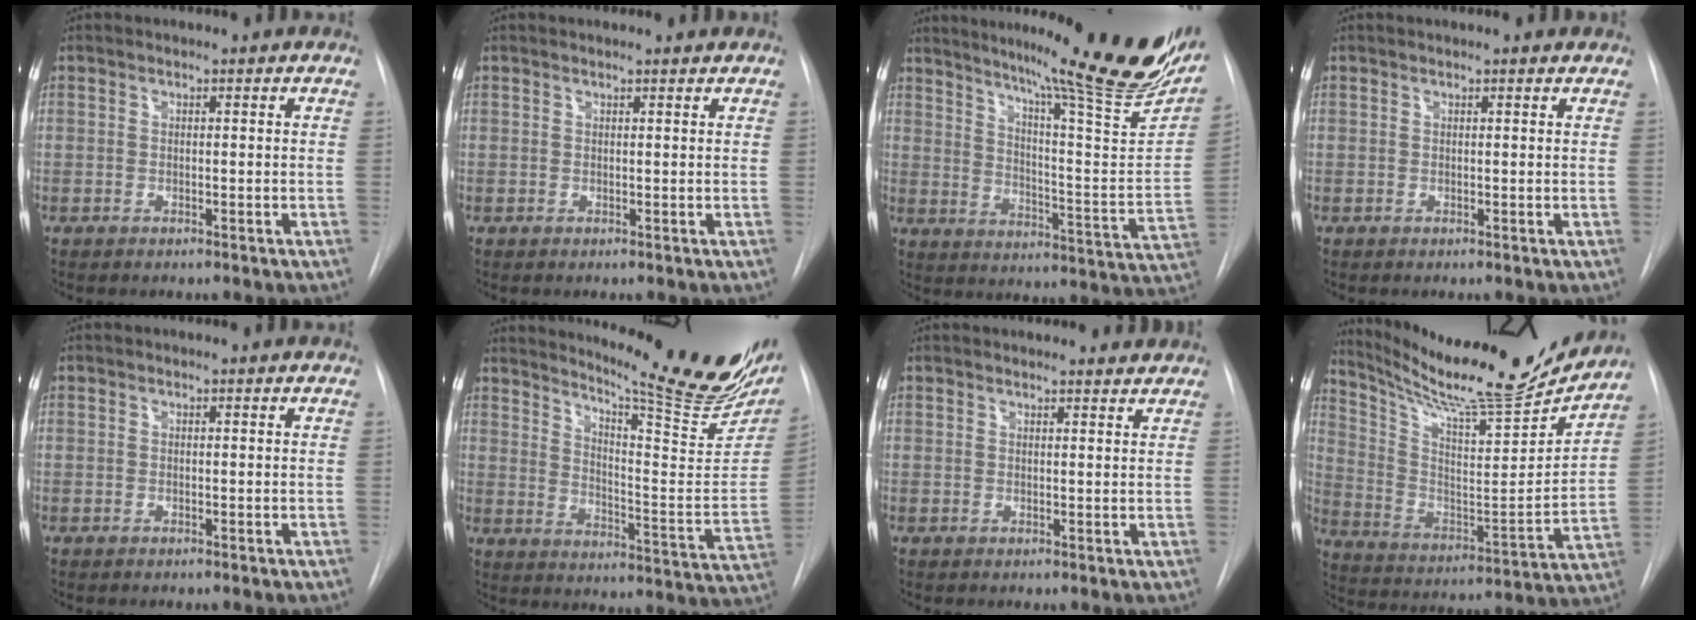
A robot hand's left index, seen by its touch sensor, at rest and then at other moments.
{"total": 1.4, "force": [1.4, -0.1, 0.1], "torque": [-0.008, 0.003, 0.018]}
{"total": 28.1, "force": [22.4, 1.2, 16.9], "torque": [-0.237, -0.084, 0.292]}
{"total": 2.4, "force": [2.3, 0.4, 0.7], "torque": [-0.013, 0.011, 0.020]}
{"total": 0.0}
{"total": 23.2, "force": [19.6, 2.0, 12.1], "torque": [-0.183, -0.087, 0.251]}
{"total": 5.8, "force": [5.7, 0.9, 0.9], "torque": [-0.005, 0.011, 0.055]}
{"total": 22.9, "force": [21.1, 2.3, 8.6], "torque": [-0.155, -0.054, 0.320]}